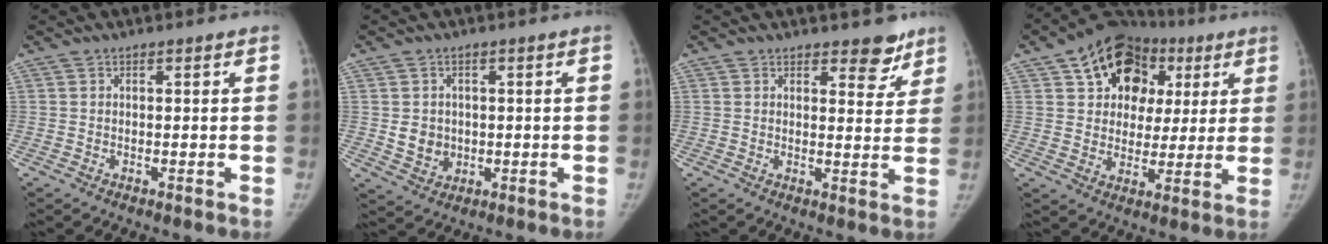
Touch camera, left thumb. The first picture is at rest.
{"total": 4.7, "force": [0.0, 4.2, 2.1], "torque": [-0.017, -0.002, 0.013]}
{"total": 5.2, "force": [3.9, 2.5, 2.4], "torque": [0.004, -0.025, 0.050]}
{"total": 17.6, "force": [7.2, 12.8, 9.6], "torque": [-0.099, 0.013, 0.112]}